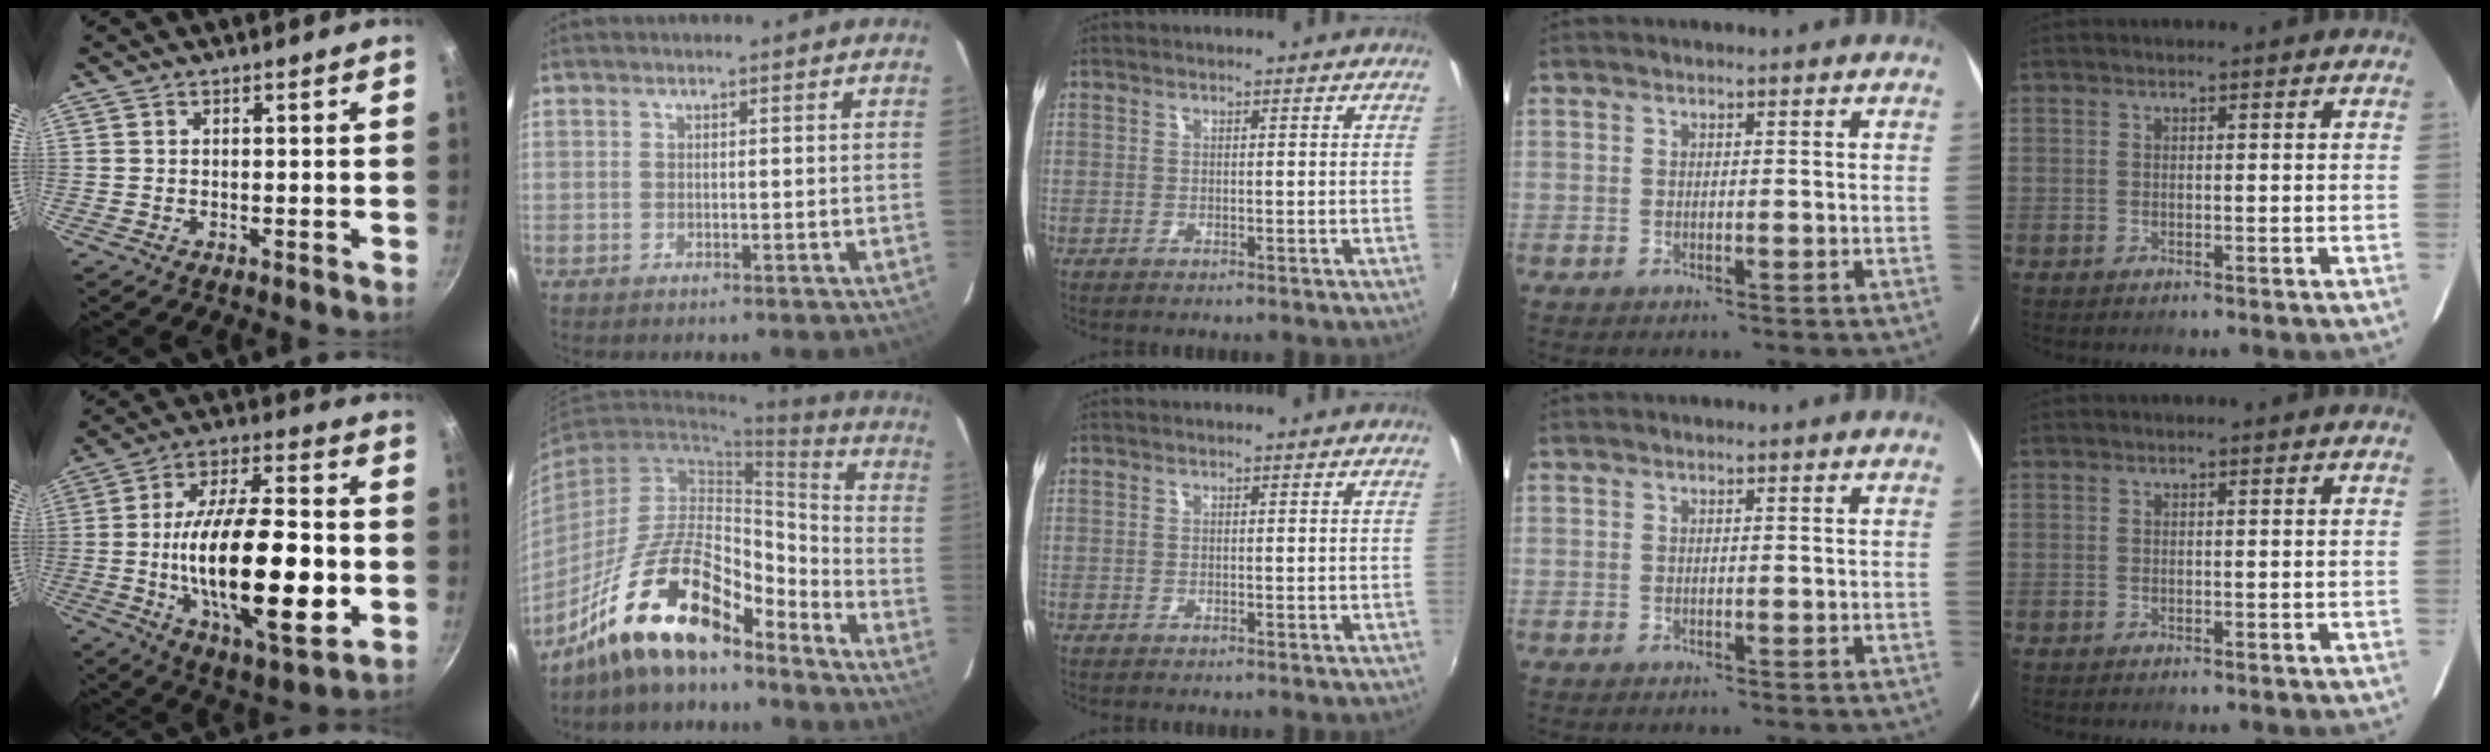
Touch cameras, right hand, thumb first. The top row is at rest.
{"thumb": {"total": 26.0, "force": [-3.8, 10.0, 23.6], "torque": [-0.391, 0.009, -0.060]}, "index": {"total": 17.6, "force": [-13.8, 5.5, 9.4], "torque": [-0.178, 0.016, -0.242]}}